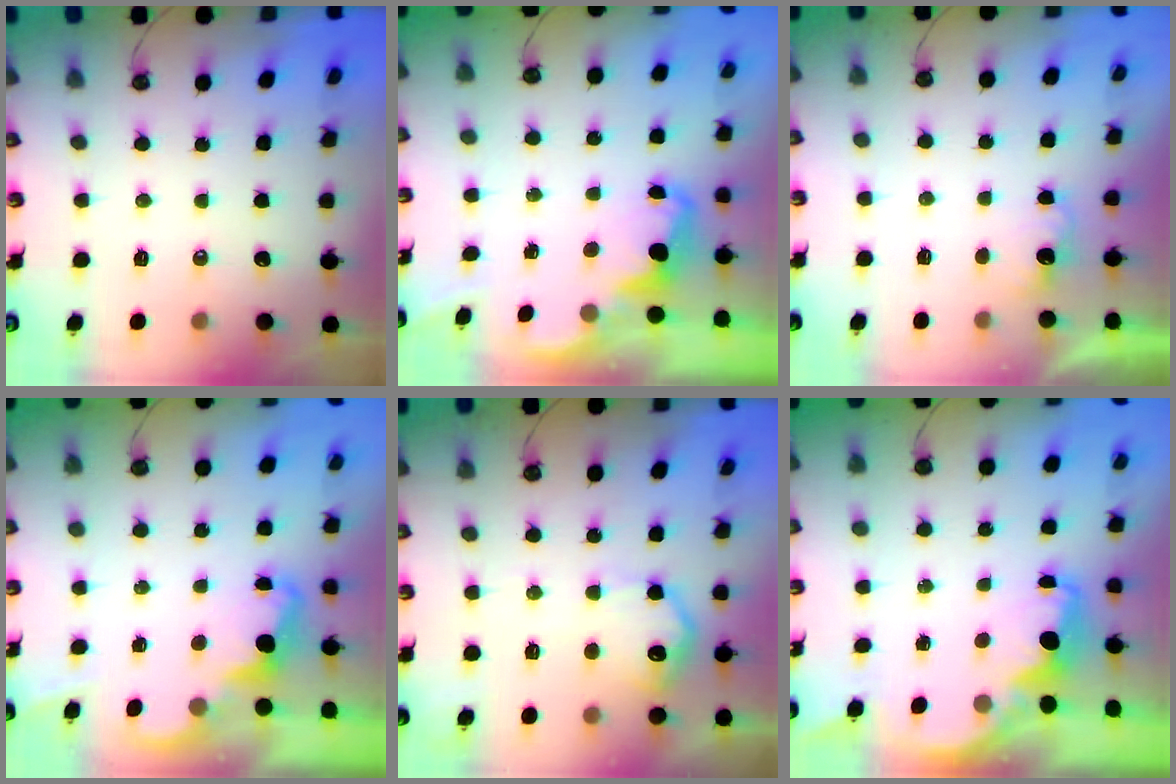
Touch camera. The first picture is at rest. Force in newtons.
{"total": 2.2, "press": 2.1, "slide": 0.7}
{"total": 2.2, "press": 2.1, "slide": 0.8}
{"total": 2.5, "press": 2.4, "slide": 0.5}
{"total": 11.7, "press": 11.7, "slide": 0.2}
{"total": 2.5, "press": 2.4, "slide": 0.8}